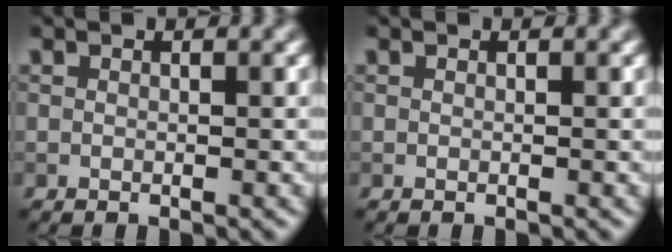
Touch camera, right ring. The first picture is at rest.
{"total": 0.0}